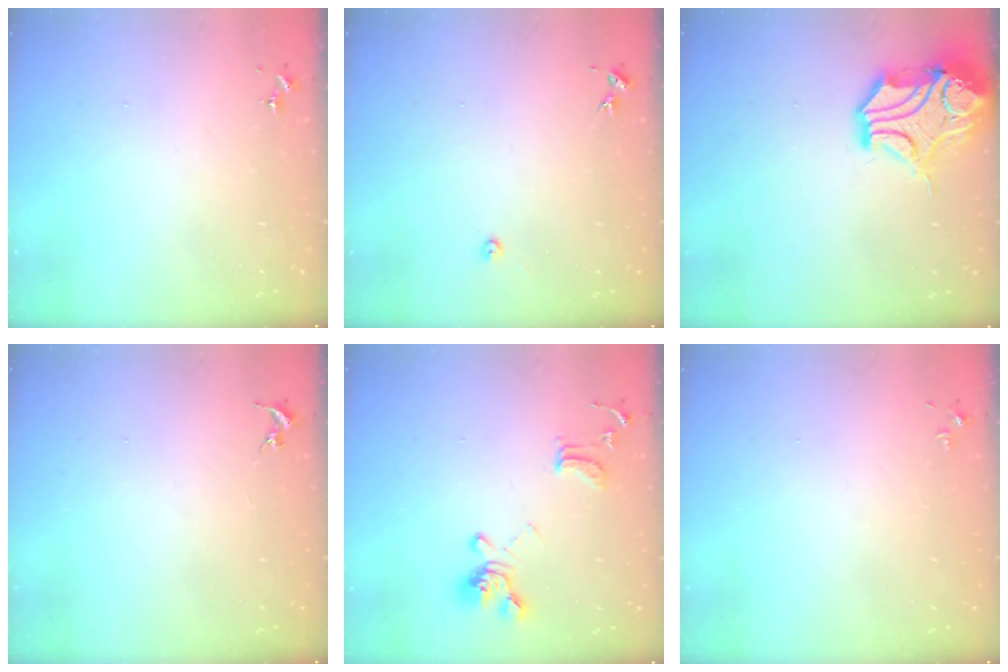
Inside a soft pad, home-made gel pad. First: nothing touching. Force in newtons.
{"total": 3.0, "press": 3.0, "slide": 0.4}
{"total": 15.9, "press": 15.8, "slide": 2.3}
{"total": 0.0}
{"total": 14.3, "press": 14.2, "slide": 1.5}
{"total": 2.8, "press": 2.8, "slide": 0.4}